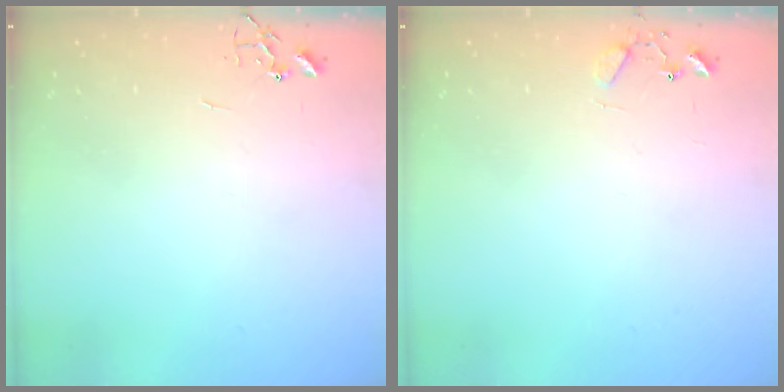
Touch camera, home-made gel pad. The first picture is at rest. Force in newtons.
{"total": 6.9, "press": 6.9, "slide": 0.4}